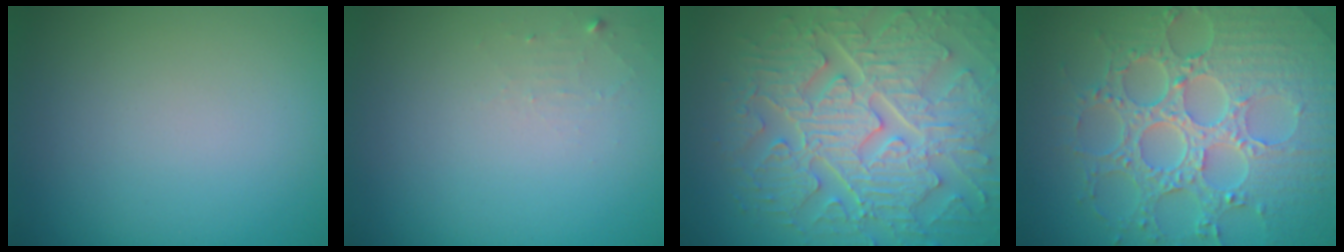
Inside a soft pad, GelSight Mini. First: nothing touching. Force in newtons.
{"total": 1.0, "press": 1.0, "slide": 0.1}
{"total": 9.2, "press": 6.7, "slide": 6.2}
{"total": 8.5, "press": 6.2, "slide": 5.9}